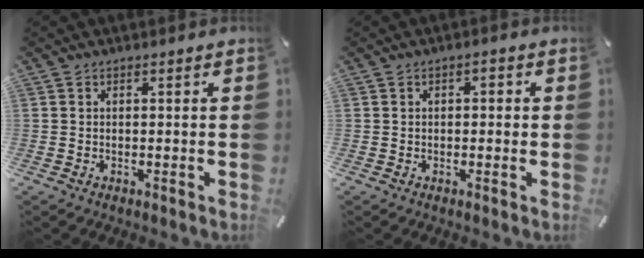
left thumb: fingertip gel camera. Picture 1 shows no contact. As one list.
[{"total": 1.9, "force": [-0.2, 1.2, 1.4], "torque": [-0.029, 0.009, -0.008]}]